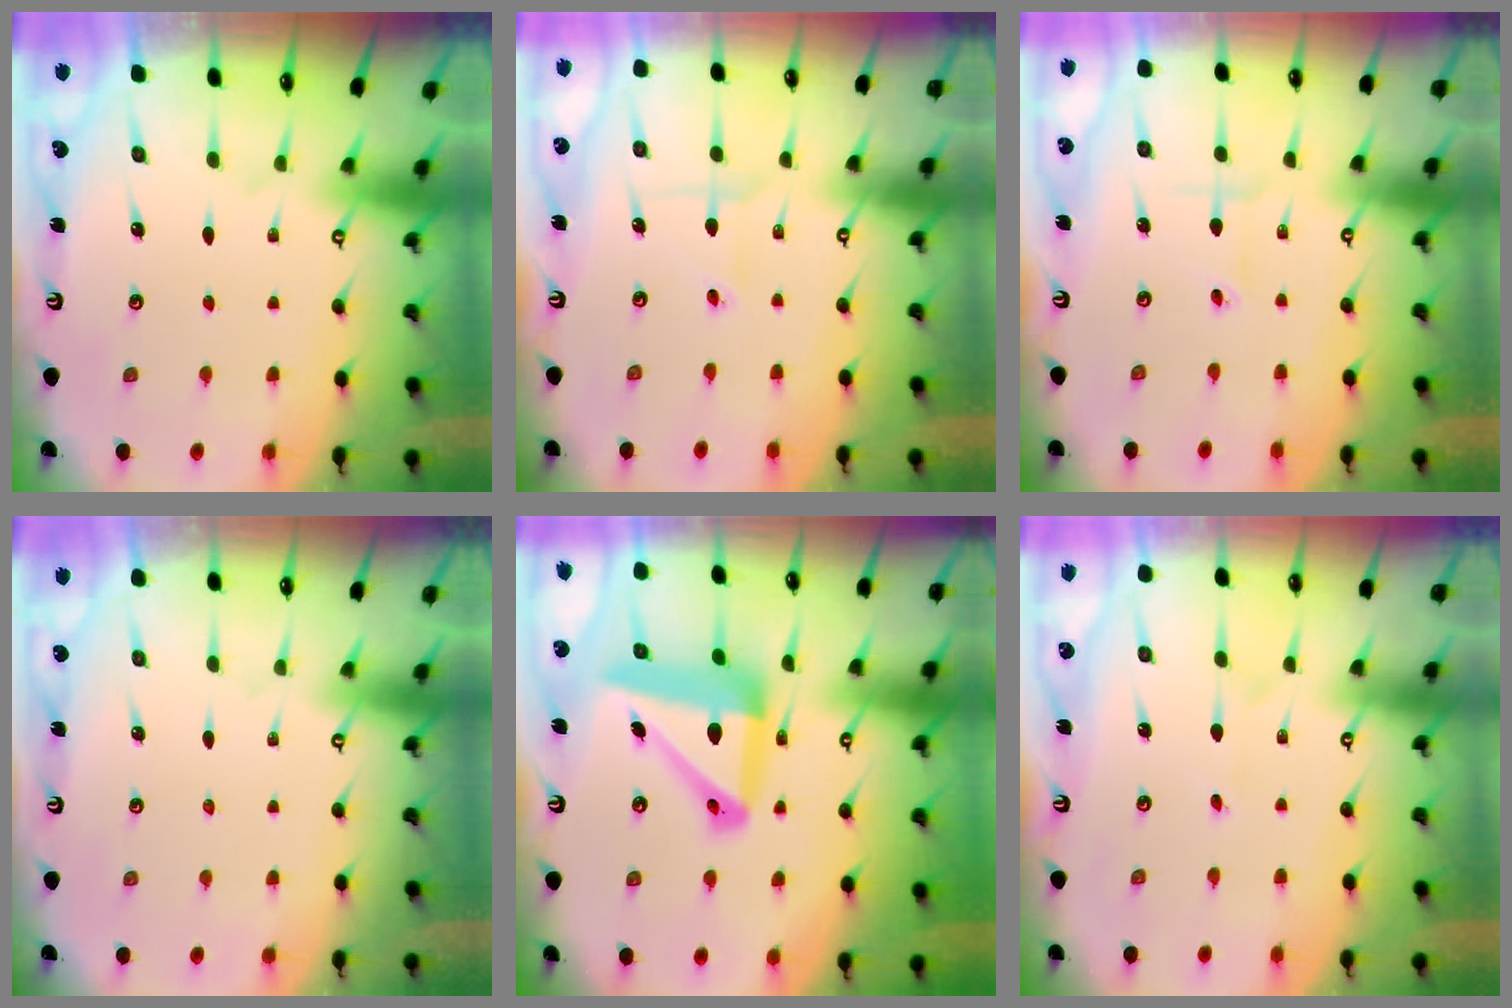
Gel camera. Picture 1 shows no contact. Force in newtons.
{"total": 3.9, "press": 3.9, "slide": 0.5}
{"total": 1.9, "press": 1.8, "slide": 0.5}
{"total": 0.0}
{"total": 17.5, "press": 17.3, "slide": 2.3}
{"total": 1.5, "press": 1.4, "slide": 0.1}